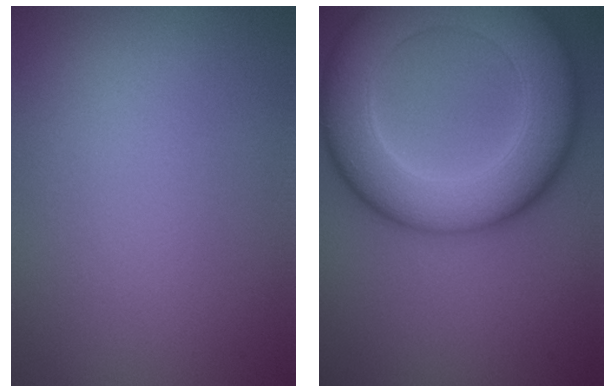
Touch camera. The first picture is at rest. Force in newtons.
{"total": 11.6, "press": 11.6, "slide": 0.5}